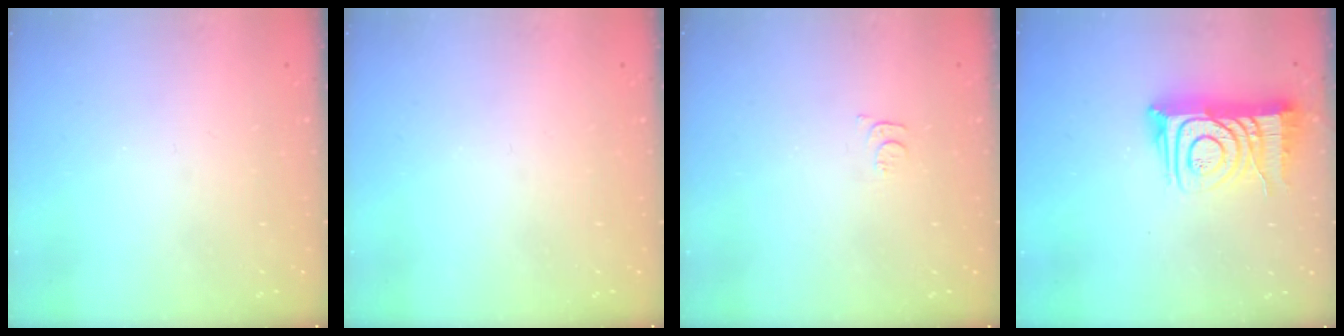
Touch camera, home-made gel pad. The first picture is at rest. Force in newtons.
{"total": 0.0}
{"total": 4.1, "press": 4.1, "slide": 0.6}
{"total": 13.7, "press": 13.6, "slide": 1.1}